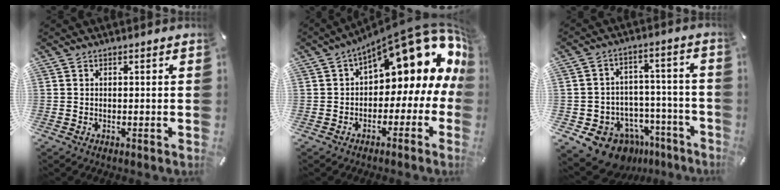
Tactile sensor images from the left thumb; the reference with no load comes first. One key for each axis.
{"total": 16.3, "fx": 8.6, "fy": 7.5, "fz": 11.6, "tx": -0.147, "ty": -0.070, "tz": 0.141}
{"total": 11.4, "fx": -7.8, "fy": 7.5, "fz": 3.4, "tx": -0.052, "ty": 0.055, "tz": -0.128}